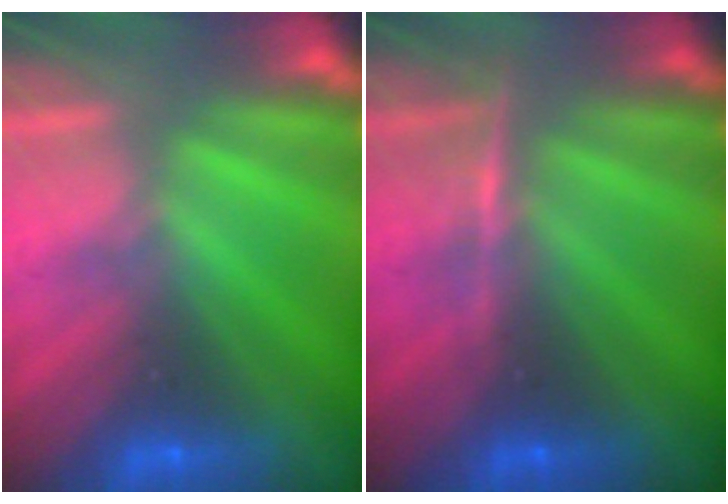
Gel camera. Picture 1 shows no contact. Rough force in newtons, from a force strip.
{"total": 2.9}